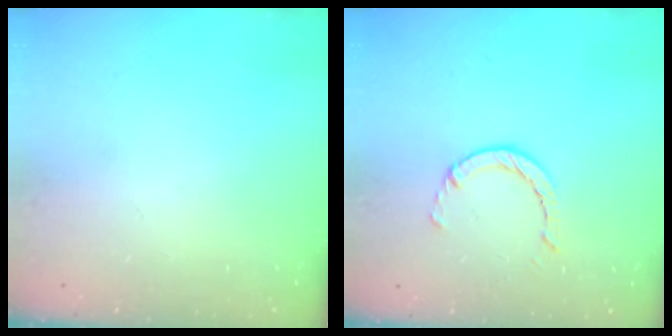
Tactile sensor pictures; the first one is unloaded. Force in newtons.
{"total": 2.4, "press": 2.4, "slide": 0.4}